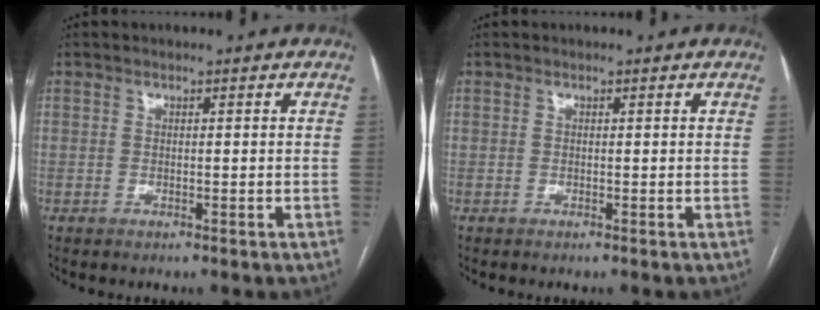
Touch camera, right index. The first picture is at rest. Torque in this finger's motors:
{"motor_torque": [0.02, 0.08, -0.20, -0.06]}